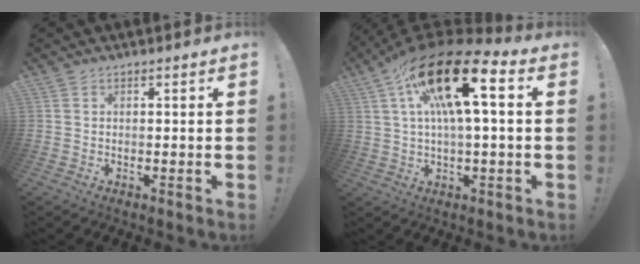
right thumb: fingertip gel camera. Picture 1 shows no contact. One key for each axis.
{"total": 21.6, "fx": 5.8, "fy": 7.7, "fz": 19.4, "tx": -0.331, "ty": -0.011, "tz": 0.096}